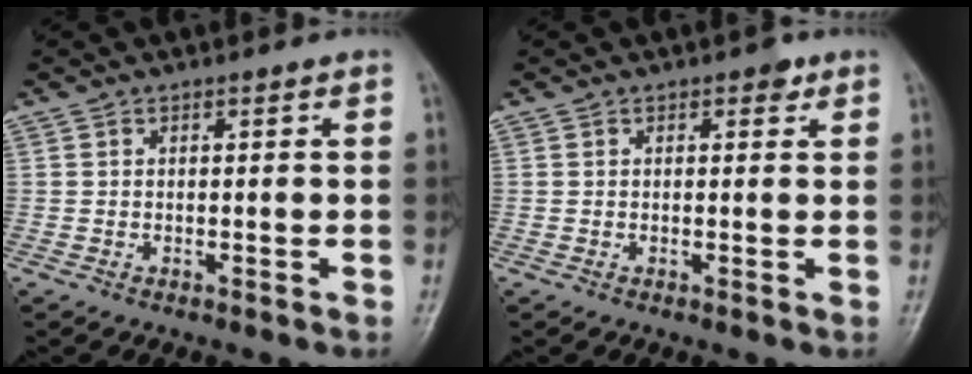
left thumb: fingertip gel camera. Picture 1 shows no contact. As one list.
[{"total": 1.7, "force": [0.9, 1.0, 1.0], "torque": [-0.003, -0.001, 0.009]}]